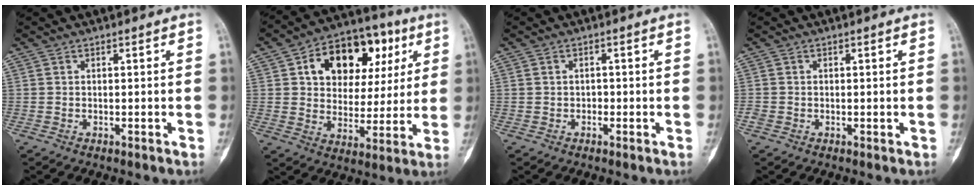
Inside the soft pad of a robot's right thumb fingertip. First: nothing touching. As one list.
[{"total": 18.9, "force": [6.9, 12.6, 12.4], "torque": [-0.127, 0.010, 0.105]}, {"total": 0.9, "force": [-0.2, 0.8, 0.3], "torque": [0.002, 0.001, -0.005]}, {"total": 1.1, "force": [-0.2, 1.0, 0.4], "torque": [-0.001, 0.004, -0.005]}]